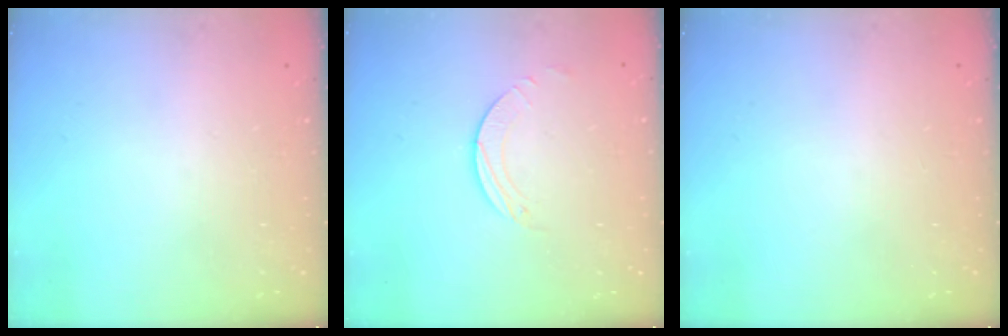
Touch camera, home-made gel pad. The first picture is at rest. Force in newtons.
{"total": 2.0, "press": 2.0, "slide": 0.2}
{"total": 0.0}